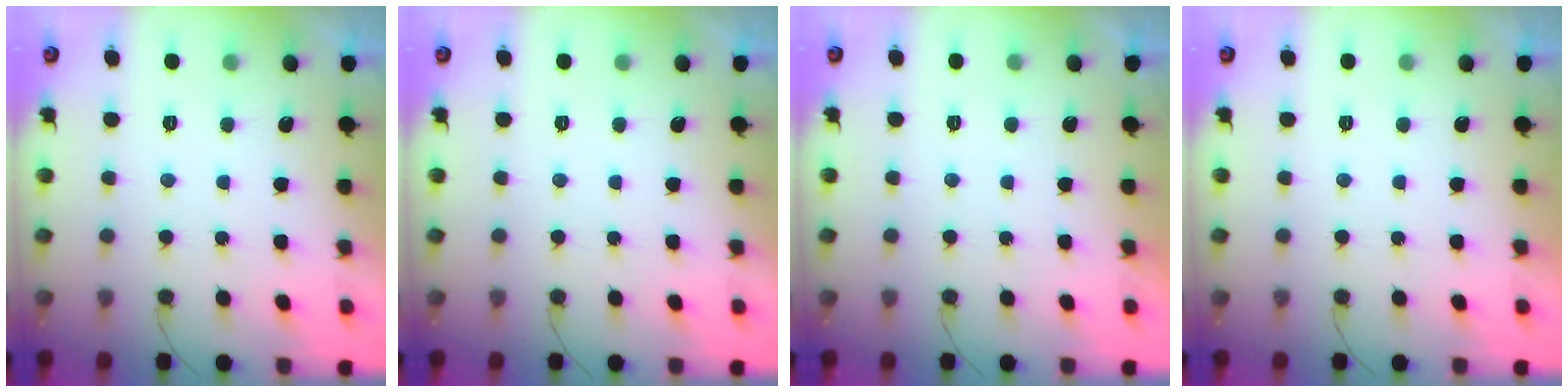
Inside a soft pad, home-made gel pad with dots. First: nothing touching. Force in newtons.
{"total": 0.0}
{"total": 1.9, "press": 1.9, "slide": 0.0}
{"total": 1.7, "press": 1.7, "slide": 0.1}